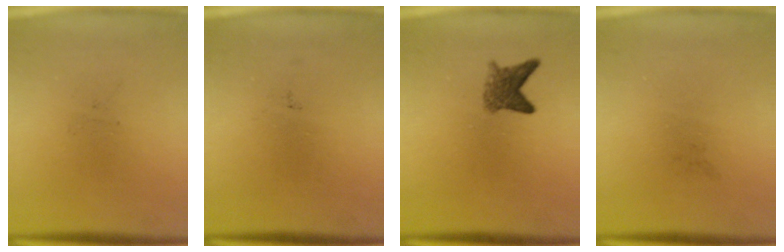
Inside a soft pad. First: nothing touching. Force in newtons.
{"total": 0.0}
{"total": 3.2}
{"total": 0.0}